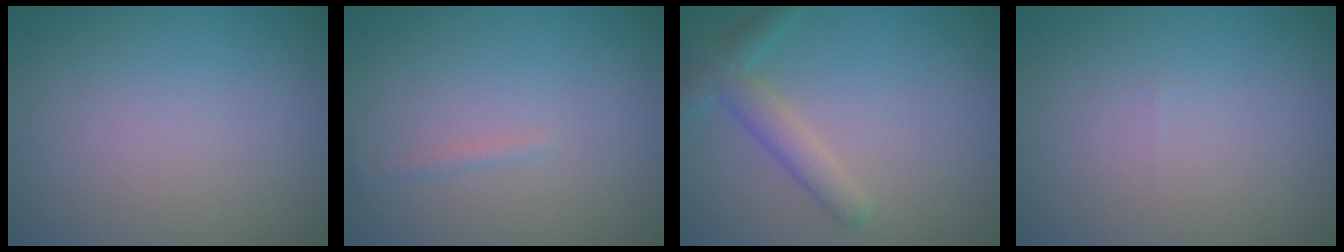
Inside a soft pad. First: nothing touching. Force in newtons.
{"total": 0.6, "press": 0.6, "slide": 0.0}
{"total": 2.9, "press": 2.9, "slide": 0.1}
{"total": 0.0}